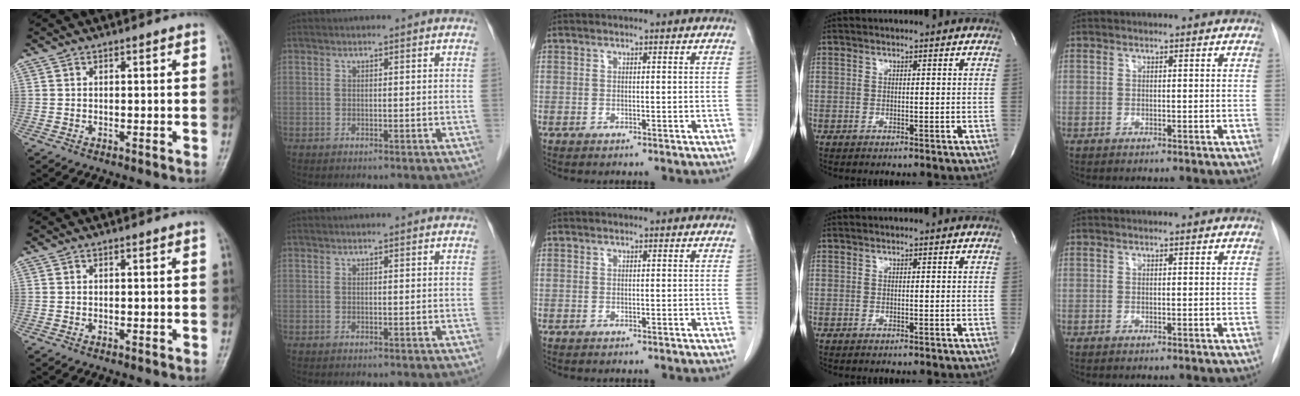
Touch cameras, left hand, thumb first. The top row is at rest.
{}